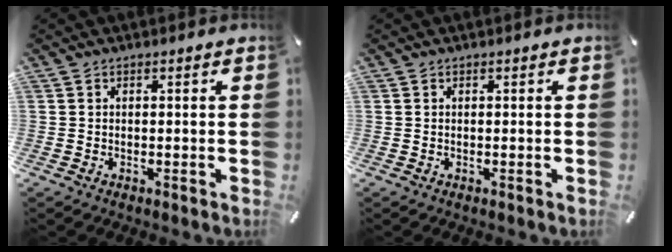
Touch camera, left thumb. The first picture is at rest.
{"total": 0.0}